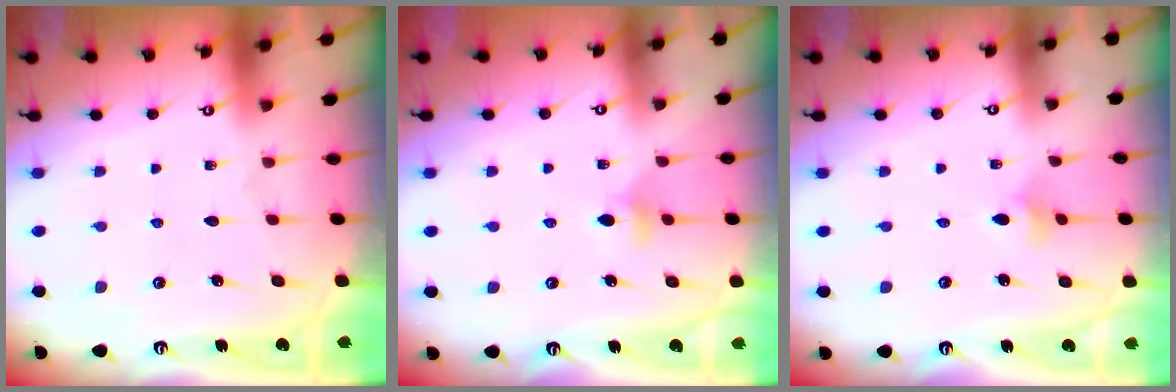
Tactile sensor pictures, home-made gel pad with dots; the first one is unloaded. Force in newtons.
{"total": 3.7, "press": 3.6, "slide": 0.5}
{"total": 2.6, "press": 2.5, "slide": 0.5}